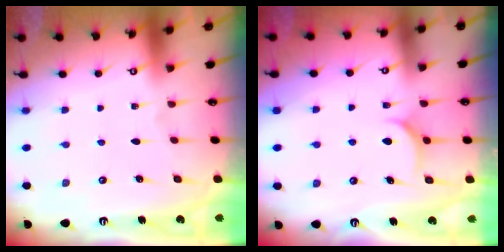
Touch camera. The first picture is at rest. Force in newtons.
{"total": 4.6, "press": 4.6, "slide": 0.2}